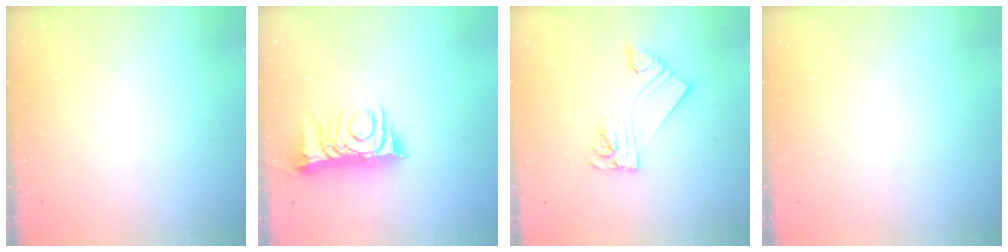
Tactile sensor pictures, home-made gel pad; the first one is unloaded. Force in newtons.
{"total": 8.8, "press": 8.8, "slide": 0.6}
{"total": 9.7, "press": 9.7, "slide": 0.9}
{"total": 0.0}